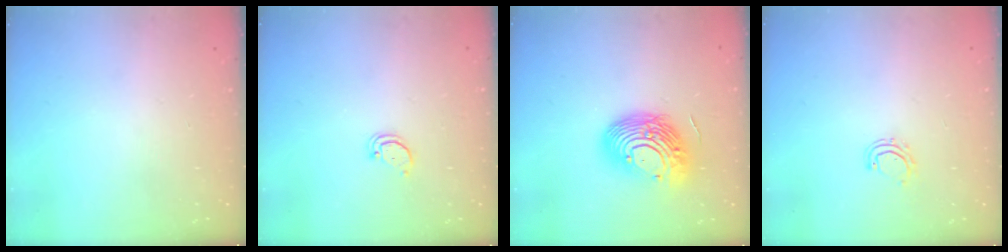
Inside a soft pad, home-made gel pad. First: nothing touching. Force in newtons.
{"total": 2.0, "press": 2.0, "slide": 0.2}
{"total": 15.1, "press": 14.8, "slide": 2.7}
{"total": 4.4, "press": 4.2, "slide": 1.0}